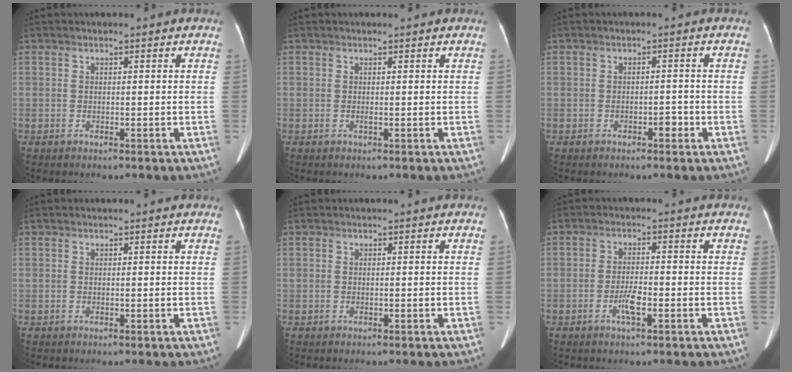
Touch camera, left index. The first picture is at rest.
{"total": 0.6, "force": [0.3, 0.1, 0.6], "torque": [-0.013, 0.002, 0.002]}
{"total": 1.5, "force": [-0.9, 0.7, 1.0], "torque": [-0.014, 0.003, -0.012]}
{"total": 0.6, "force": [0.6, 0.1, 0.1], "torque": [-0.003, 0.005, 0.007]}
{"total": 0.0}
{"total": 3.0, "force": [-1.3, 0.4, 2.6], "torque": [-0.054, -0.001, -0.026]}